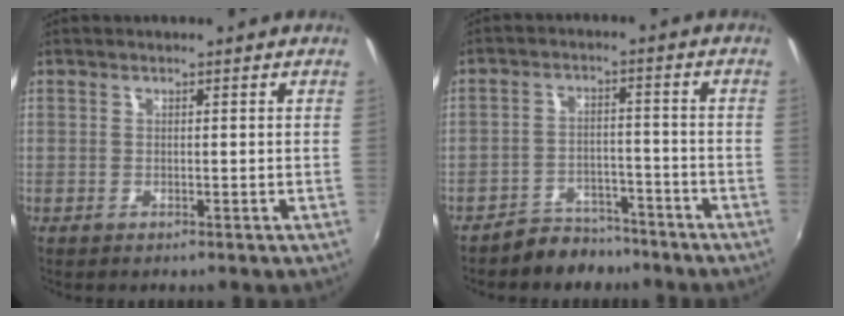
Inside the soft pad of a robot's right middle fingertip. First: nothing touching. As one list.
[{"total": 6.6, "force": [-5.7, 3.2, 0.7], "torque": [-0.024, 0.018, -0.080]}]